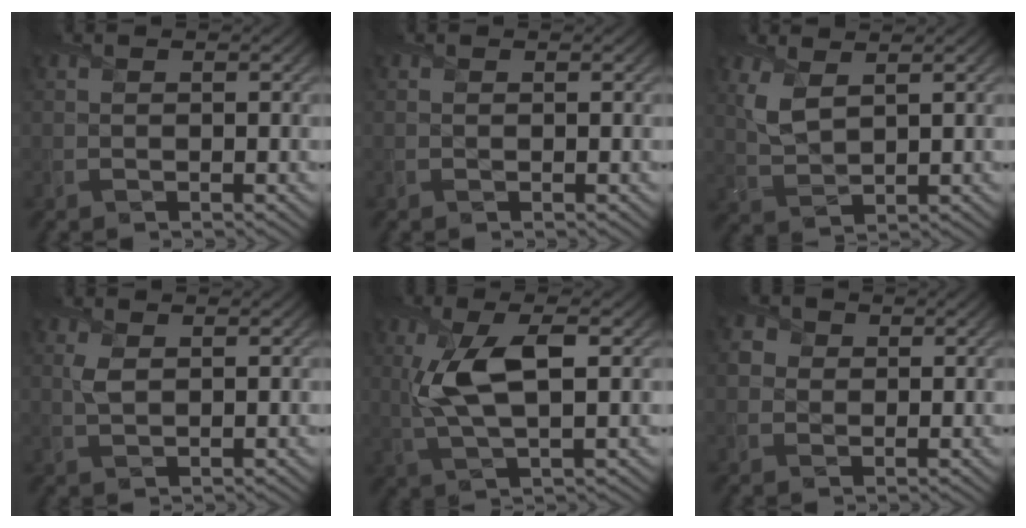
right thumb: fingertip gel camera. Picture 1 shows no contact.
{"total": 0.0}
{"total": 4.1, "force": [2.2, 1.9, 2.8], "torque": [-0.080, -0.003, 0.050]}
{"total": 1.7, "force": [0.7, 0.9, 1.3], "torque": [-0.035, -0.002, 0.016]}
{"total": 8.0, "force": [1.3, 2.8, 7.4], "torque": [-0.165, 0.002, 0.024]}
{"total": 2.0, "force": [0.2, 2.0, 0.2], "torque": [-0.007, 0.000, 0.003]}